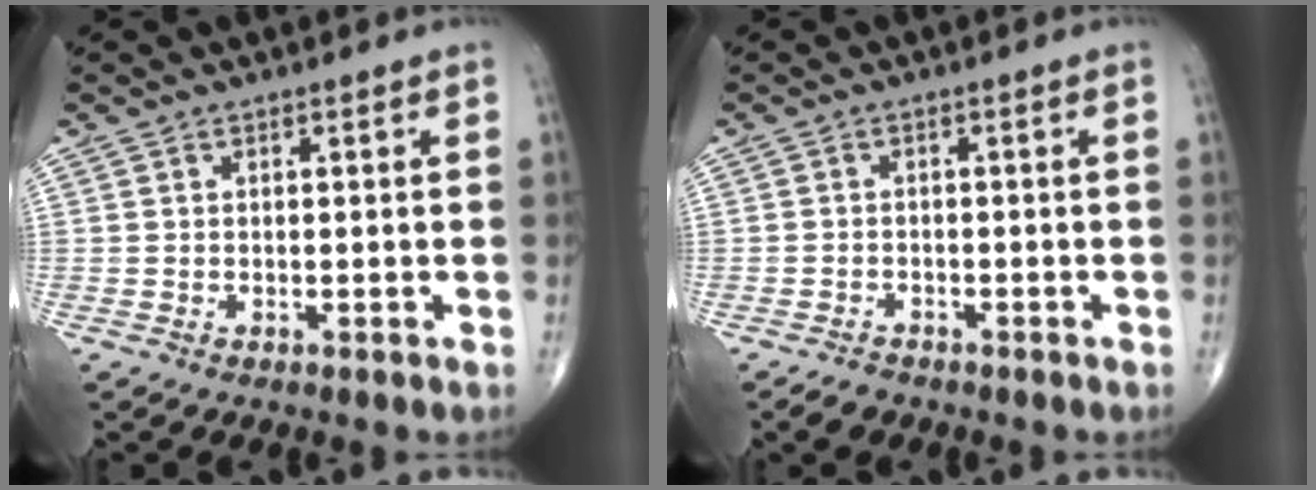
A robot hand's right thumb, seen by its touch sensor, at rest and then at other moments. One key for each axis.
{"total": 2.4, "fx": -1.9, "fy": 1.3, "fz": 0.6, "tx": -0.016, "ty": 0.006, "tz": -0.030}